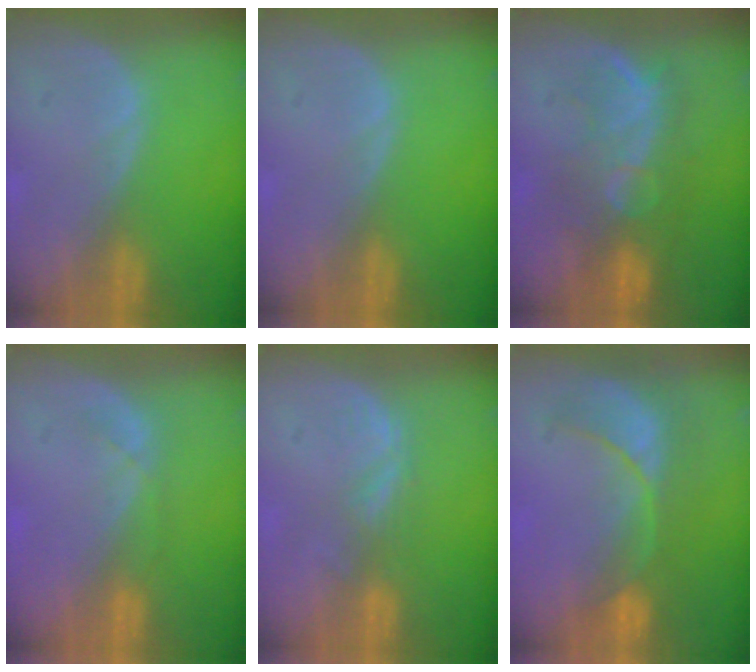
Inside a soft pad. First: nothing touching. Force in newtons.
{"total": 0.0}
{"total": 9.6, "press": 8.7, "slide": 4.0}
{"total": 2.1, "press": 1.9, "slide": 0.9}
{"total": 2.8, "press": 2.2, "slide": 1.7}
{"total": 7.9, "press": 7.8, "slide": 1.6}